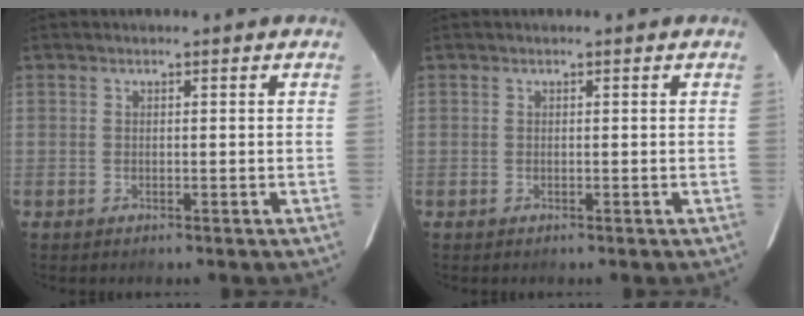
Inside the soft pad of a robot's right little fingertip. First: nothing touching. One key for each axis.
{"total": 0.0}